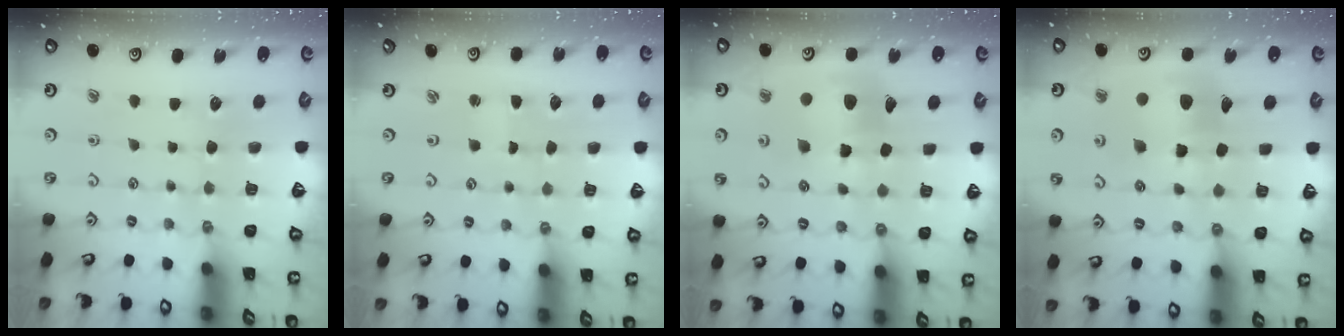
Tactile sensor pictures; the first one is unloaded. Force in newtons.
{"total": 1.3, "press": 1.3, "slide": 0.2}
{"total": 11.1, "press": 11.0, "slide": 1.3}
{"total": 11.1, "press": 11.0, "slide": 1.3}